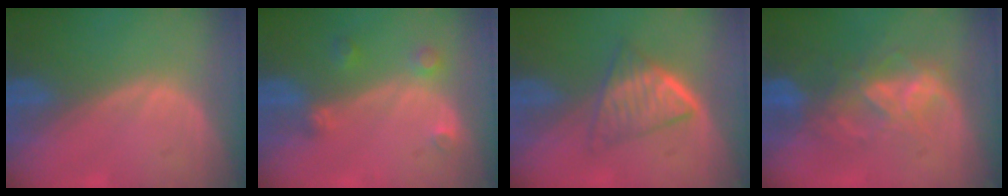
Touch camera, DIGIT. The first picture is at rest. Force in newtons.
{"total": 2.9, "press": 2.8, "slide": 0.8}
{"total": 6.1, "press": 5.4, "slide": 2.9}
{"total": 7.1, "press": 6.7, "slide": 2.4}